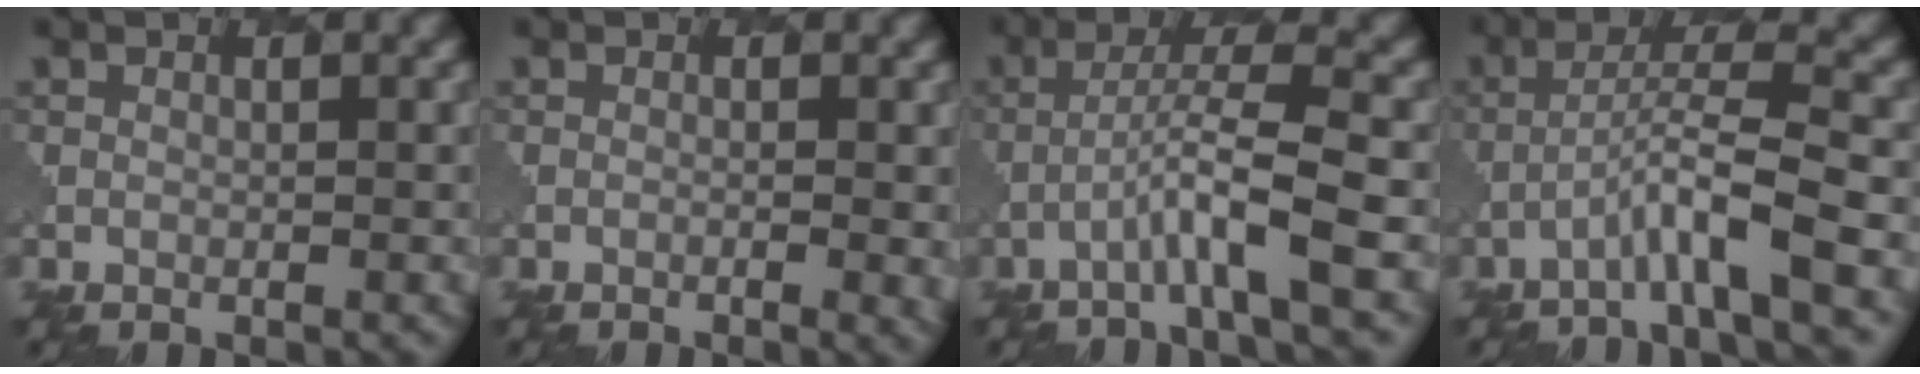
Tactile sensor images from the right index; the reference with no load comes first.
{"total": 1.5, "force": [-0.5, 0.2, 1.4], "torque": [-0.020, 0.000, -0.010]}
{"total": 4.9, "force": [-2.0, 0.1, 4.4], "torque": [-0.078, 0.017, -0.047]}
{"total": 4.8, "force": [-2.5, 0.0, 4.1], "torque": [-0.073, 0.017, -0.055]}